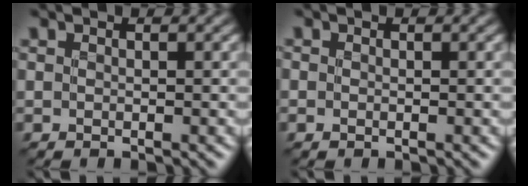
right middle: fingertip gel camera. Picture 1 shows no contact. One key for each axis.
{"total": 0.5, "fx": -0.2, "fy": 0.5, "fz": 0.2, "tx": -0.002, "ty": -0.004, "tz": -0.004}